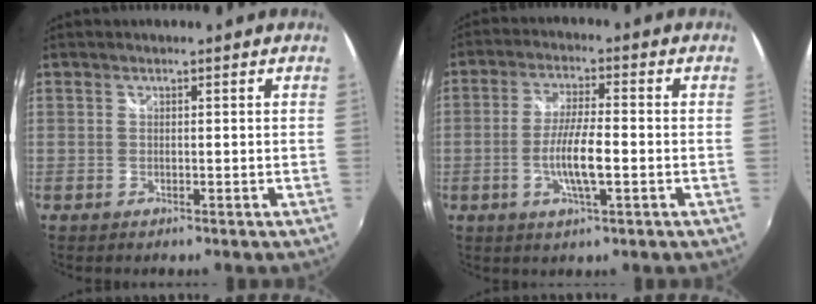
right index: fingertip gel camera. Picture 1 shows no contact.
{"total": 7.7, "force": [-2.0, 1.3, 7.4], "torque": [-0.142, -0.005, -0.038]}